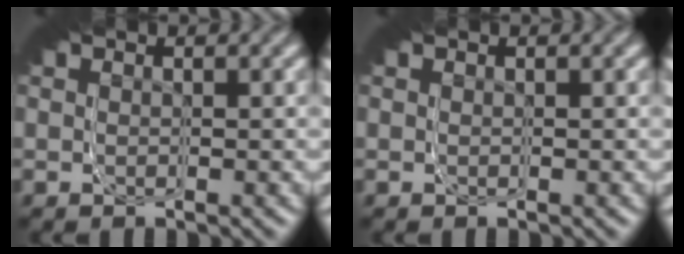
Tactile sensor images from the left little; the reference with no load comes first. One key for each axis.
{"total": 0.0}